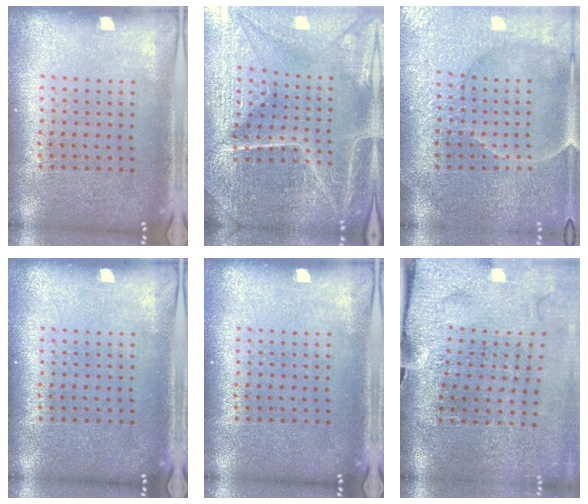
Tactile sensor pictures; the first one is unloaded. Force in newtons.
{"total": 5.4, "press": 5.0, "slide": 2.0}
{"total": 3.7, "press": 3.5, "slide": 1.1}
{"total": 0.0}
{"total": 0.0}
{"total": 4.4, "press": 3.4, "slide": 2.7}